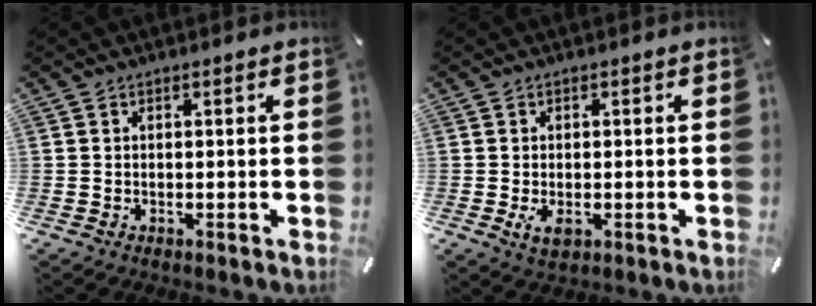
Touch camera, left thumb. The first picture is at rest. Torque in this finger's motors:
{"motor_torque": [0.16, 0.20, 0.00, 0.01, 0.02]}